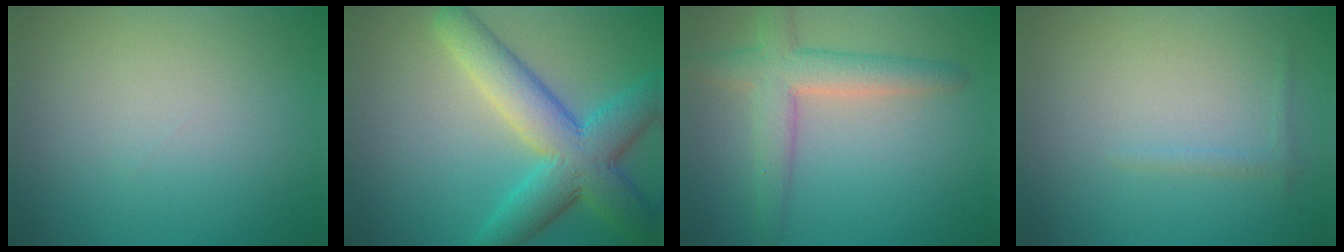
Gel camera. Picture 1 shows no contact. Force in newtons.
{"total": 8.2, "press": 8.2, "slide": 0.1}
{"total": 4.5, "press": 4.5, "slide": 0.4}
{"total": 0.7, "press": 0.7, "slide": 0.1}